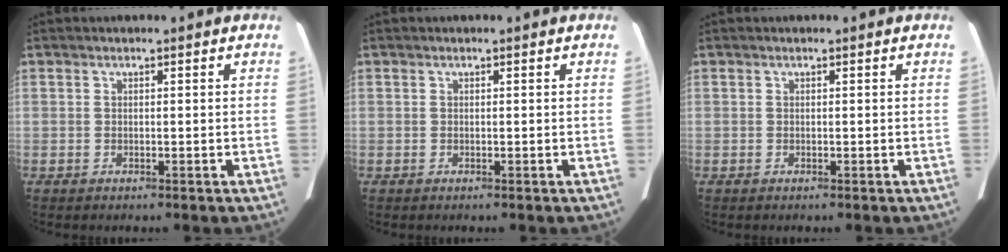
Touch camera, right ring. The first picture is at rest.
{"total": 0.0}
{"total": 0.0}